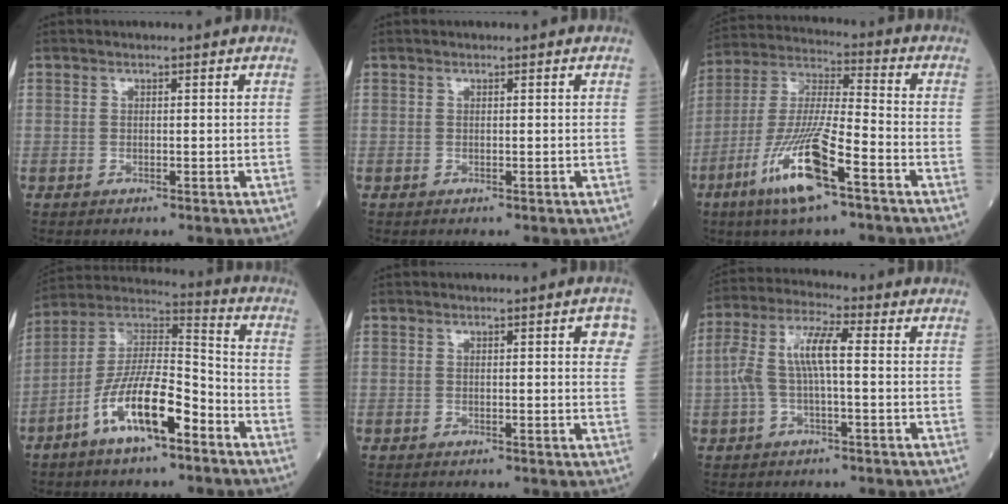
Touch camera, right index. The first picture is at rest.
{"total": 0.0}
{"total": 14.4, "force": [-7.4, 1.6, 12.3], "torque": [-0.249, -0.019, -0.140]}
{"total": 13.5, "force": [-6.9, 3.4, 11.1], "torque": [-0.208, 0.009, -0.128]}
{"total": 3.4, "force": [1.3, 0.5, 3.1], "torque": [-0.023, 0.001, 0.011]}
{"total": 7.8, "force": [0.0, 1.8, 7.6], "torque": [-0.168, 0.031, -0.003]}